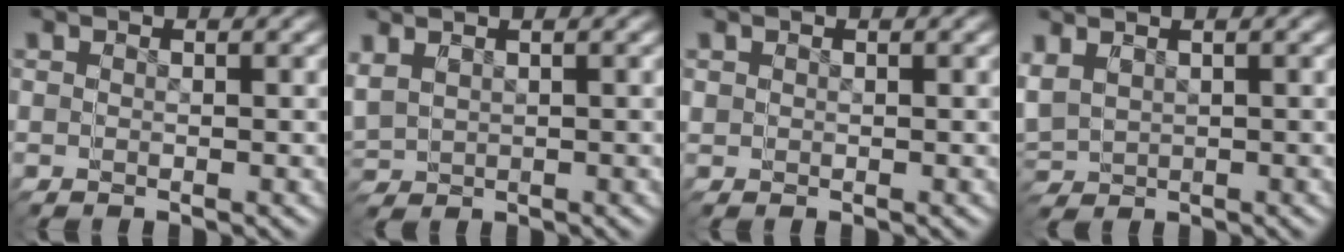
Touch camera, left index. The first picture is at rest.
{"total": 2.5, "force": [0.2, 2.4, 0.7], "torque": [-0.038, -0.008, 0.015]}
{"total": 0.7, "force": [0.0, 0.7, -0.1], "torque": [0.004, -0.003, 0.001]}
{"total": 3.8, "force": [0.2, 3.6, 1.3], "torque": [-0.055, -0.013, 0.015]}